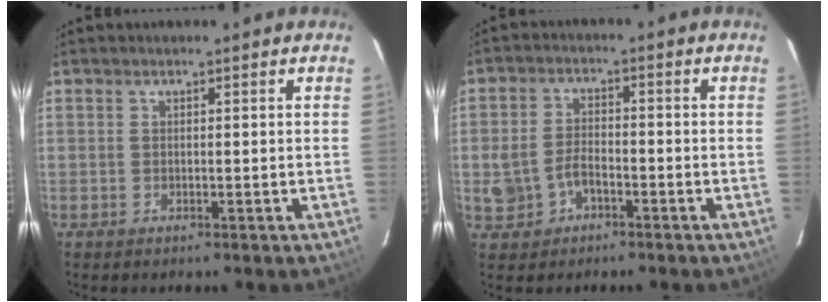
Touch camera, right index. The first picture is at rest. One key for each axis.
{"total": 6.1, "fx": -2.4, "fy": 4.3, "fz": 3.5, "tx": -0.086, "ty": 0.012, "tz": -0.035}